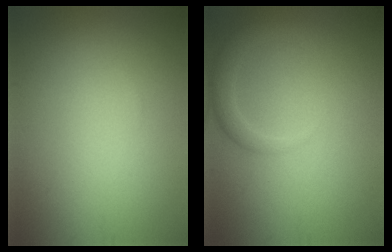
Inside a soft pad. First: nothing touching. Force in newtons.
{"total": 2.2, "press": 2.2, "slide": 0.3}